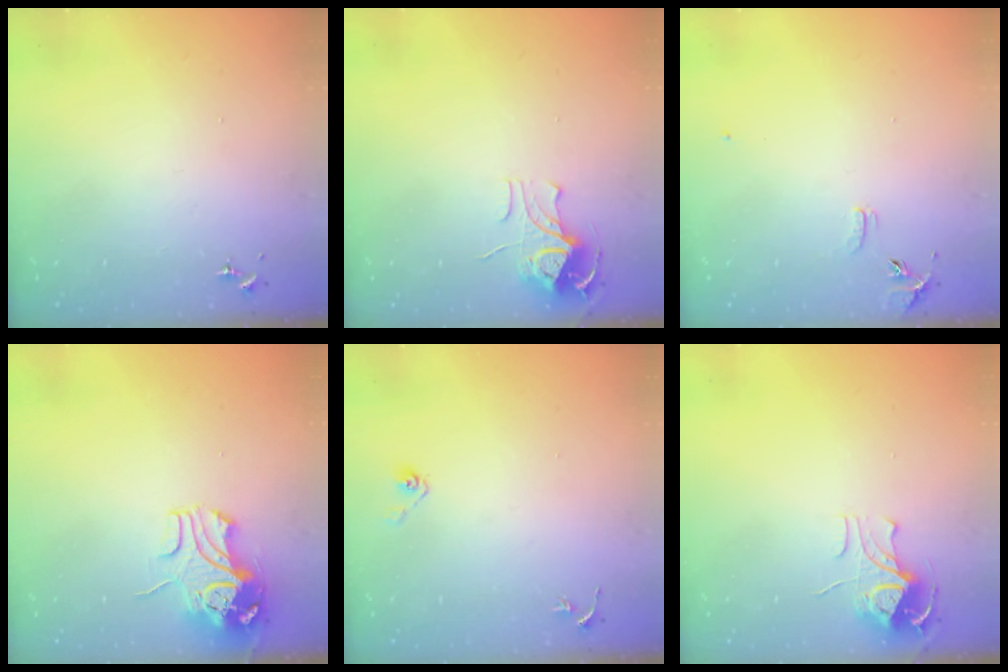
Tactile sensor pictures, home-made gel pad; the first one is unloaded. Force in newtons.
{"total": 8.8, "press": 8.8, "slide": 0.7}
{"total": 6.9, "press": 6.9, "slide": 0.6}
{"total": 9.8, "press": 9.7, "slide": 1.4}
{"total": 3.6, "press": 2.9, "slide": 2.0}
{"total": 8.8, "press": 8.8, "slide": 0.7}